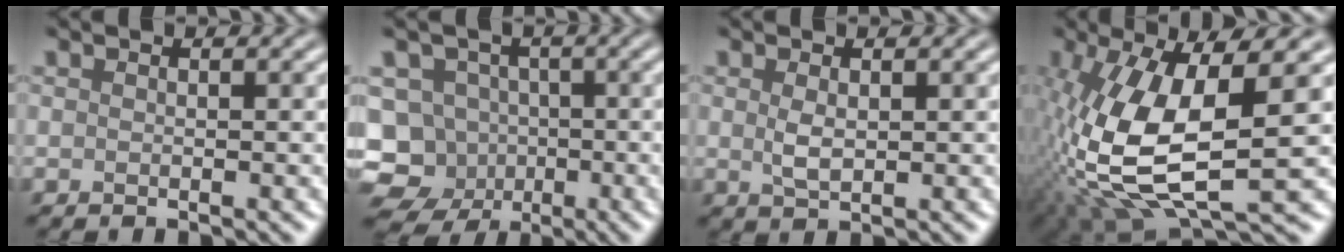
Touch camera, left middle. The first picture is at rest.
{"total": 10.2, "force": [-4.5, 8.8, 2.4], "torque": [-0.034, 0.000, -0.093]}
{"total": 1.7, "force": [0.2, 0.8, 1.4], "torque": [-0.038, -0.003, 0.009]}
{"total": 11.7, "force": [-1.2, 4.6, 10.7], "torque": [-0.245, -0.011, -0.018]}